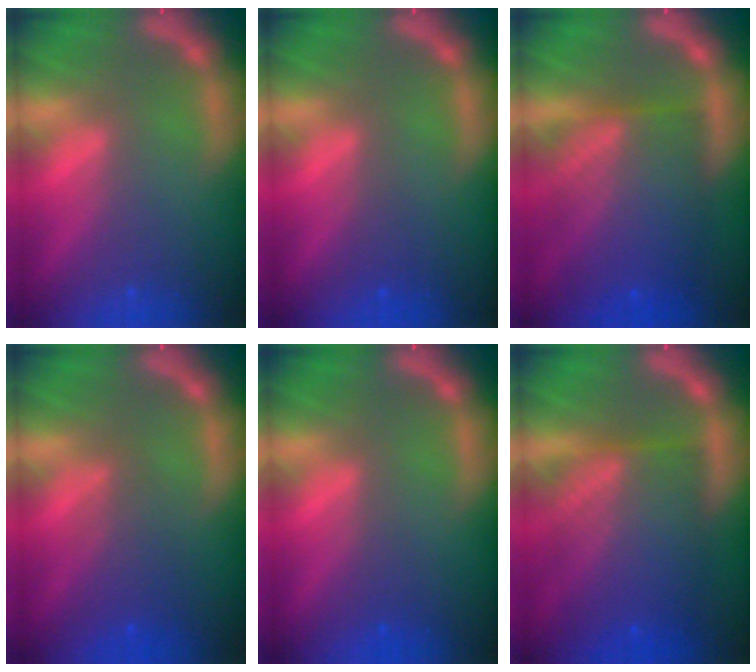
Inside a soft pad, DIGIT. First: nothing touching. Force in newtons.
{"total": 0.9}
{"total": 10.1}
{"total": 3.0}
{"total": 0.9}
{"total": 10.1}